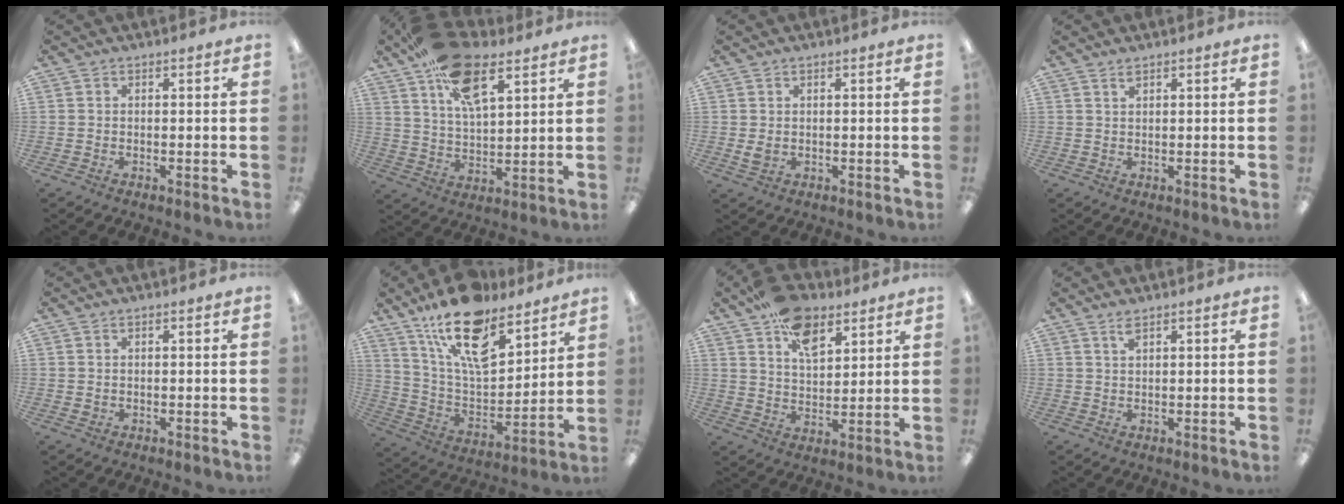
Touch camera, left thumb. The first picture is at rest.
{"total": 17.3, "force": [10.3, 8.1, 11.4], "torque": [-0.195, -0.029, 0.181]}
{"total": 2.2, "force": [0.3, 1.4, 1.7], "torque": [-0.031, -0.004, 0.003]}
{"total": 1.3, "force": [1.1, 0.3, 0.6], "torque": [-0.015, -0.001, 0.020]}
{"total": 0.8, "force": [0.4, 0.5, 0.3], "torque": [-0.008, 0.003, 0.007]}
{"total": 19.9, "force": [13.8, 8.3, 11.7], "torque": [-0.201, -0.077, 0.242]}
{"total": 12.3, "force": [7.7, 6.7, 6.8], "torque": [-0.103, -0.034, 0.139]}
{"total": 2.1, "force": [1.6, 0.5, 1.2], "torque": [-0.028, 0.002, 0.028]}